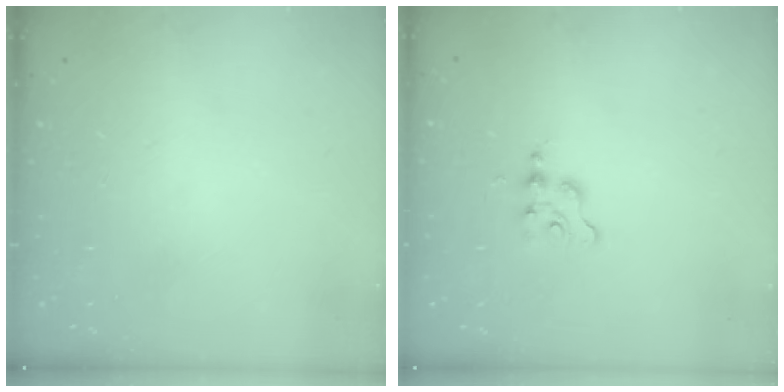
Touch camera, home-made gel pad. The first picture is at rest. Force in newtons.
{"total": 1.7, "press": 1.7, "slide": 0.2}